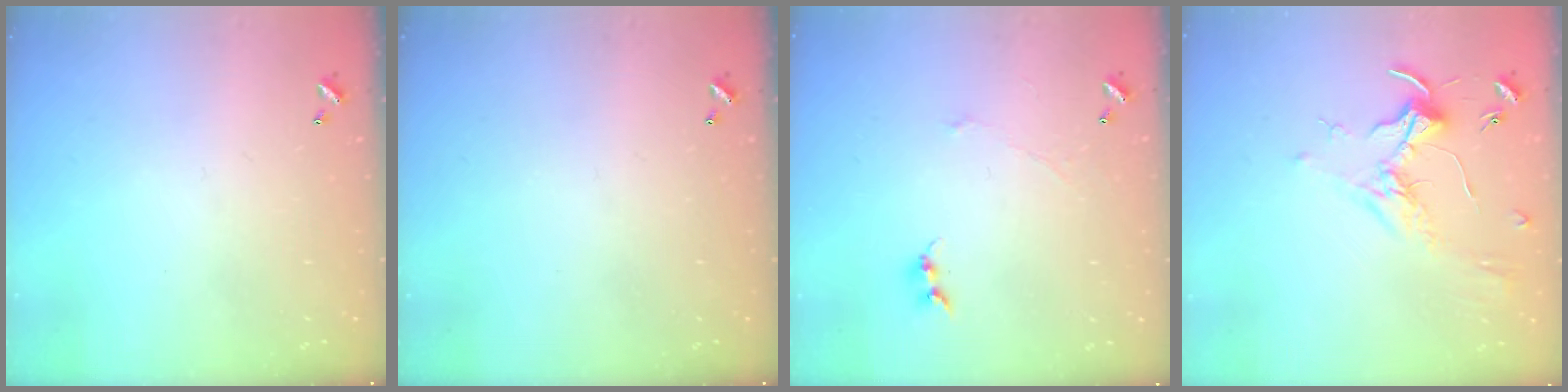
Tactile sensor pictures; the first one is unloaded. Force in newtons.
{"total": 0.0}
{"total": 0.0}
{"total": 1.7, "press": 1.5, "slide": 0.7}